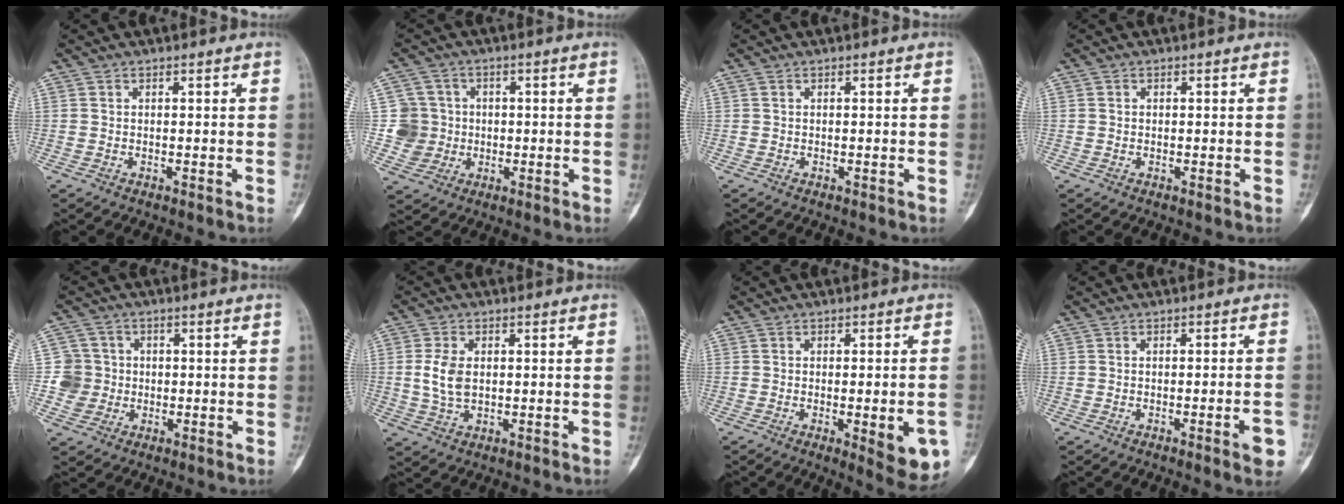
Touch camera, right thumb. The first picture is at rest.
{"total": 6.9, "force": [-0.2, 6.9, 0.5], "torque": [0.024, 0.012, -0.004]}
{"total": 0.0}
{"total": 0.0}
{"total": 5.9, "force": [-0.4, 5.9, 0.4], "torque": [0.029, 0.013, -0.013]}
{"total": 5.9, "force": [0.4, 3.8, 4.5], "torque": [-0.090, 0.001, 0.012]}
{"total": 10.6, "force": [-3.1, 3.1, 9.6], "torque": [-0.110, -0.001, -0.028]}
{"total": 4.1, "force": [-1.8, 0.5, 3.6], "torque": [-0.044, 0.008, -0.023]}